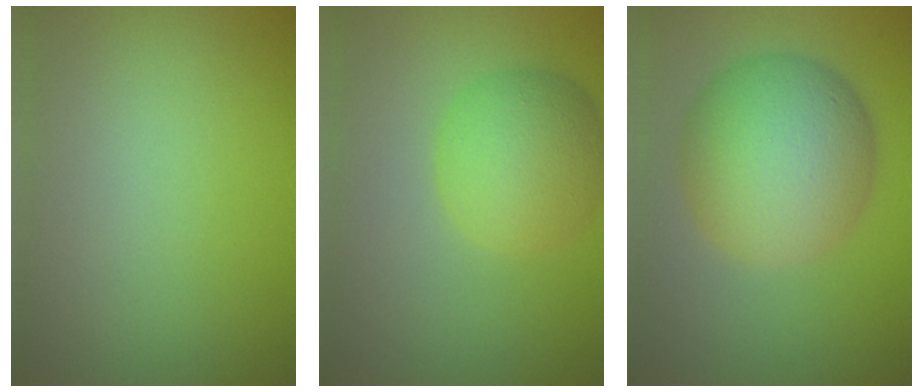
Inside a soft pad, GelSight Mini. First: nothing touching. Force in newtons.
{"total": 5.2, "press": 5.2, "slide": 0.1}
{"total": 9.2, "press": 9.2, "slide": 0.2}